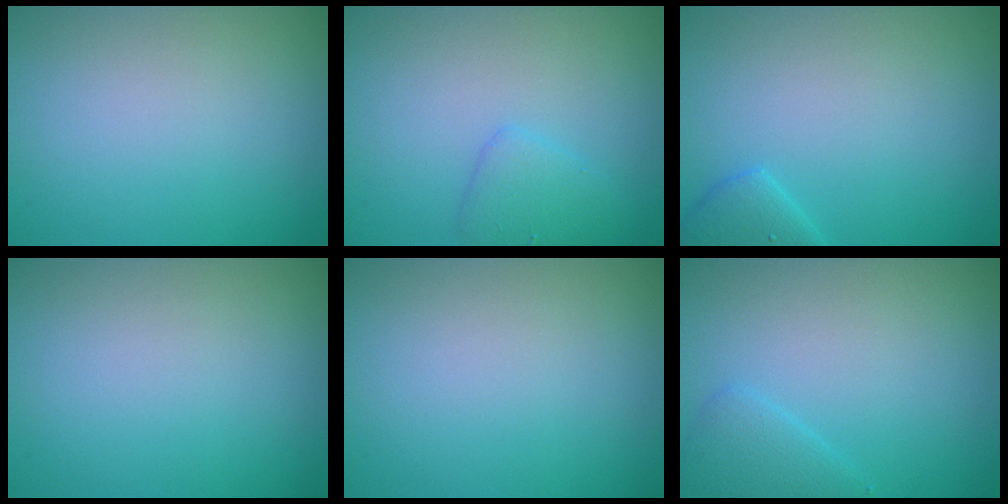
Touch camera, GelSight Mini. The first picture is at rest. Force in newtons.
{"total": 1.9, "press": 1.9, "slide": 0.1}
{"total": 1.8, "press": 1.8, "slide": 0.1}
{"total": 0.0}
{"total": 0.0}
{"total": 1.7, "press": 1.7, "slide": 0.1}